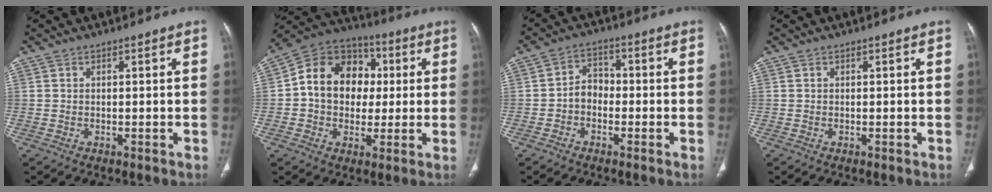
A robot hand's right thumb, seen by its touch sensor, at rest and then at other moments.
{"total": 15.7, "force": [1.5, 12.6, 9.4], "torque": [-0.118, 0.025, 0.015]}
{"total": 4.3, "force": [-1.3, 3.3, 2.4], "torque": [-0.021, 0.023, -0.034]}
{"total": 0.0}